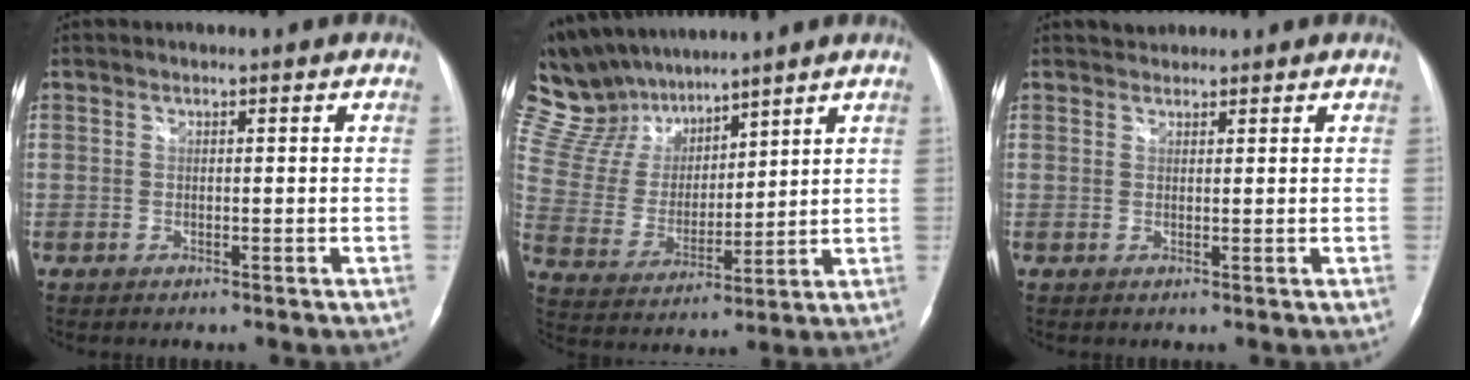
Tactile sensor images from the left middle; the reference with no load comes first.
{"total": 15.7, "force": [13.7, 5.5, 5.3], "torque": [-0.119, 0.031, 0.270]}
{"total": 1.4, "force": [1.2, 0.6, -0.2], "torque": [0.001, 0.011, 0.020]}